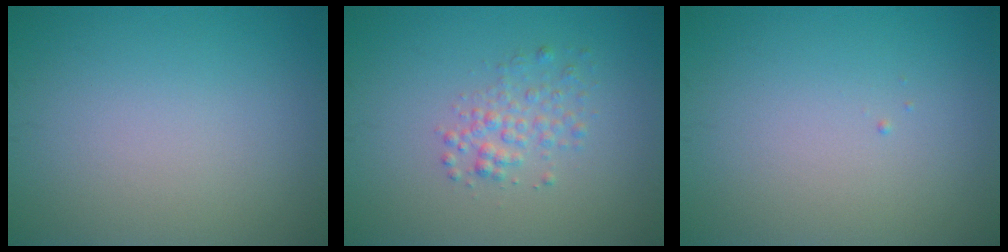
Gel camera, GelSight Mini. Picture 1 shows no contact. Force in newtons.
{"total": 2.1, "press": 2.1, "slide": 0.1}
{"total": 0.0}